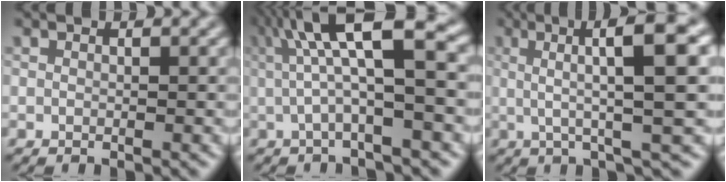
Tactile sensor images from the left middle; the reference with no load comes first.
{"total": 8.2, "force": [1.8, 1.9, 7.8], "torque": [-0.130, 0.020, 0.023]}
{"total": 9.4, "force": [1.9, 1.7, 9.0], "torque": [-0.119, 0.013, 0.029]}